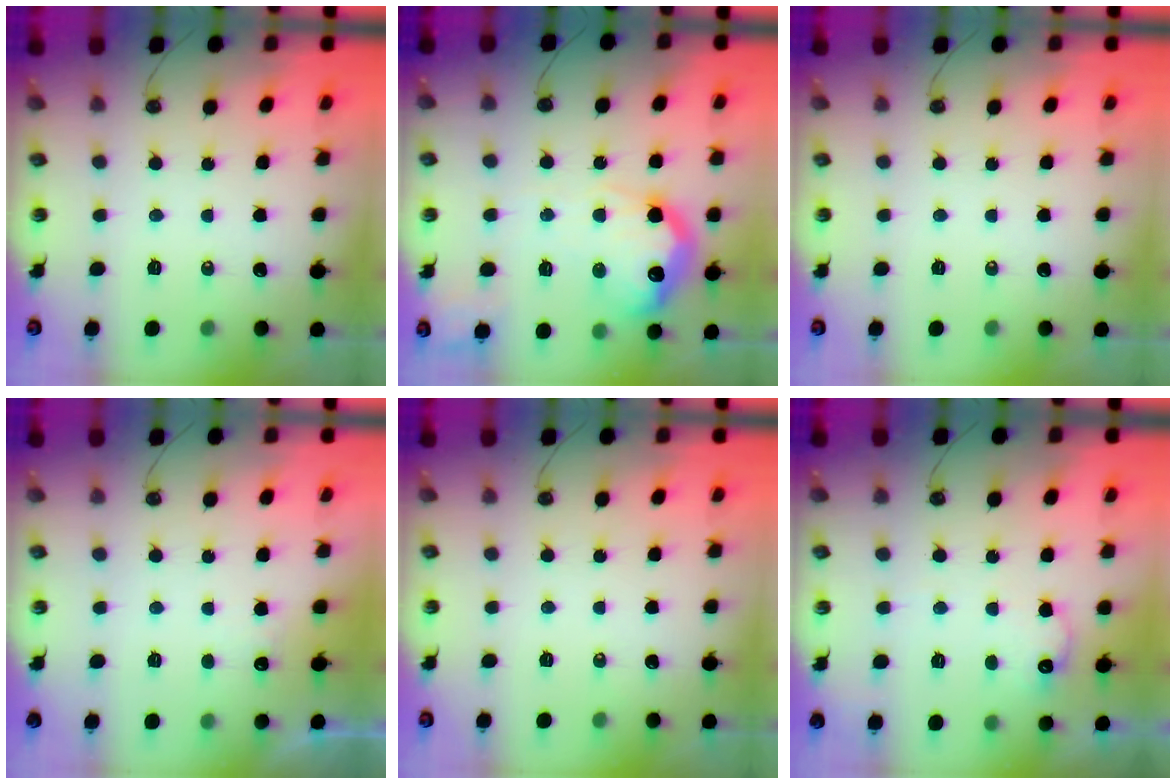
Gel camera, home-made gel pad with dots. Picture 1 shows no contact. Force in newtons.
{"total": 21.5, "press": 21.5, "slide": 1.8}
{"total": 0.0}
{"total": 4.3, "press": 4.2, "slide": 1.1}
{"total": 0.0}
{"total": 10.4, "press": 10.4, "slide": 0.6}